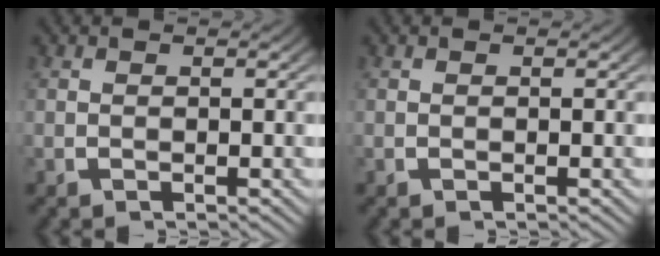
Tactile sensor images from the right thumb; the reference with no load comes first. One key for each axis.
{"total": 0.0}